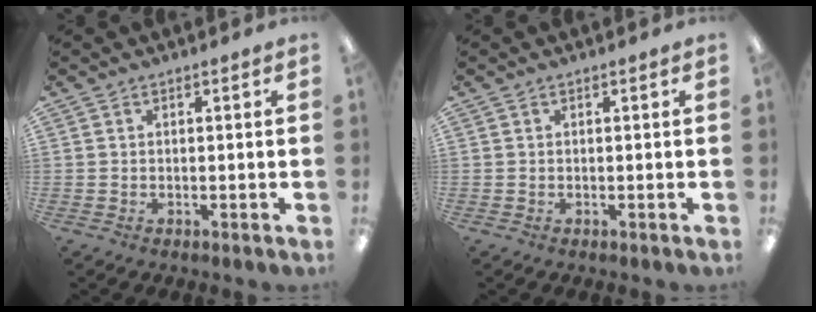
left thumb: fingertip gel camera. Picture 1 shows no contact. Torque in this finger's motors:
{"motor_torque": [0.00, 0.00, -0.02, -0.03, 0.00]}